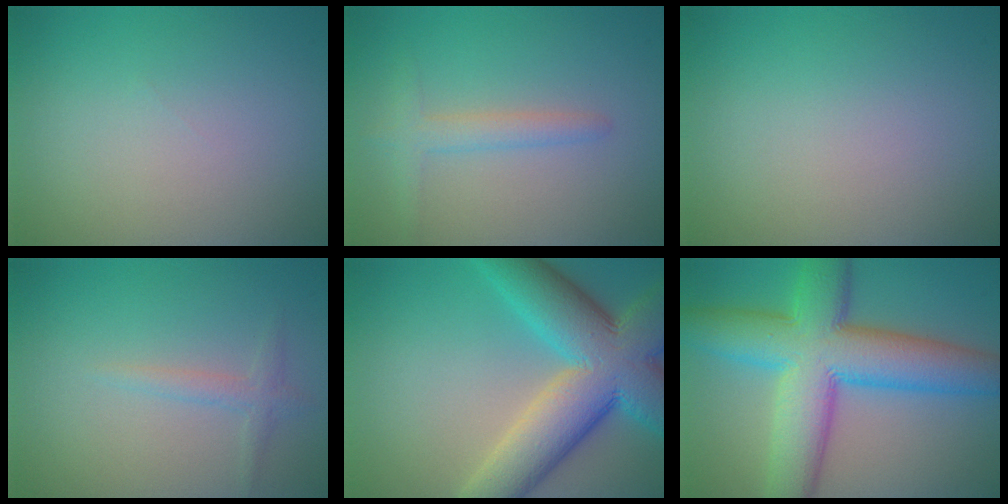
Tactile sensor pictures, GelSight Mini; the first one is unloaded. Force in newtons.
{"total": 2.1, "press": 2.1, "slide": 0.2}
{"total": 0.0}
{"total": 1.3, "press": 1.3, "slide": 0.0}
{"total": 12.5, "press": 12.5, "slide": 0.6}
{"total": 11.7, "press": 11.7, "slide": 0.1}